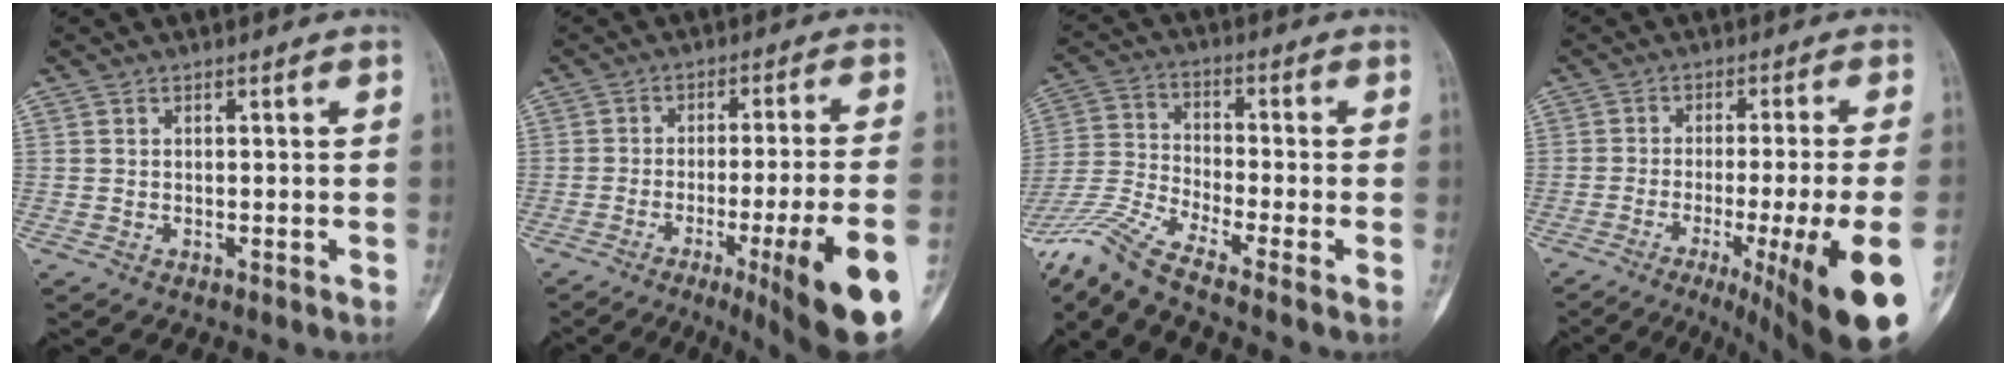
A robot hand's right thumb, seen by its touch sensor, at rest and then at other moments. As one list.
[{"total": 18.4, "force": [-7.6, 1.8, 16.7], "torque": [-0.194, 0.004, -0.103]}, {"total": 14.2, "force": [-11.0, -0.8, 9.0], "torque": [-0.216, 0.017, -0.218]}, {"total": 20.8, "force": [-8.9, 1.9, 18.7], "torque": [-0.208, -0.001, -0.127]}]